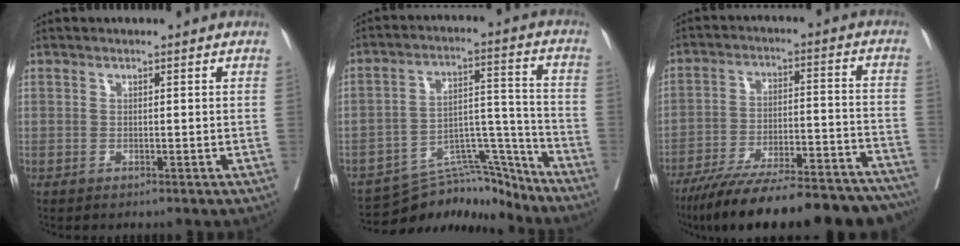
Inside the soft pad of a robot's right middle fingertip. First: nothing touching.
{"total": 12.7, "force": [-12.3, 2.8, 2.0], "torque": [-0.017, 0.047, -0.197]}
{"total": 26.2, "force": [-22.6, 4.3, 12.5], "torque": [-0.141, -0.007, -0.322]}